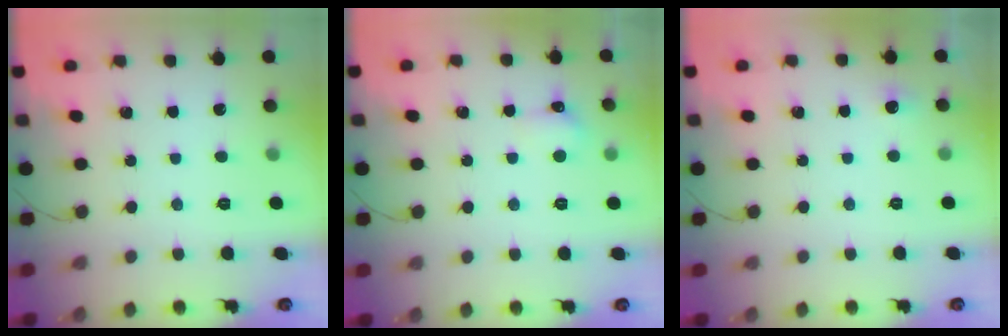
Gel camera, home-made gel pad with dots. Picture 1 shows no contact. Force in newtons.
{"total": 4.9, "press": 4.6, "slide": 1.5}
{"total": 3.4, "press": 3.1, "slide": 1.3}